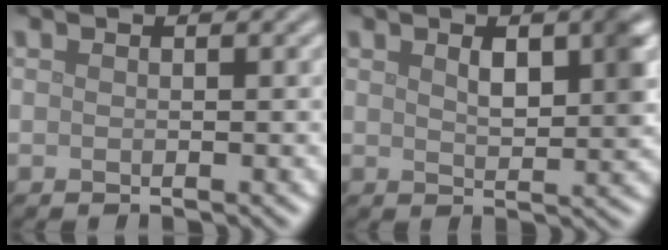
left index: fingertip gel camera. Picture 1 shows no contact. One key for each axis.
{"total": 4.3, "fx": 1.4, "fy": 1.7, "fz": 3.7, "tx": -0.054, "ty": 0.006, "tz": 0.023}